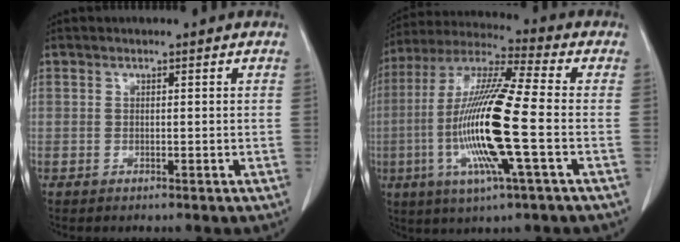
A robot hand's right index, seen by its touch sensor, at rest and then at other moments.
{"total": 17.3, "force": [-3.4, 0.6, 17.0], "torque": [-0.350, -0.011, -0.073]}